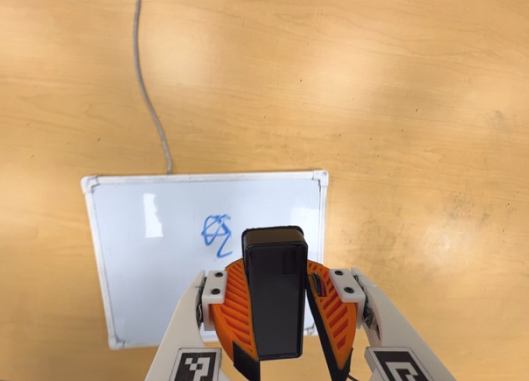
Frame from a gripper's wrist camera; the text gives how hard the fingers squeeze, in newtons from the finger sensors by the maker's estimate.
{"total": 8.5, "left": 9.3, "right": 7.6}